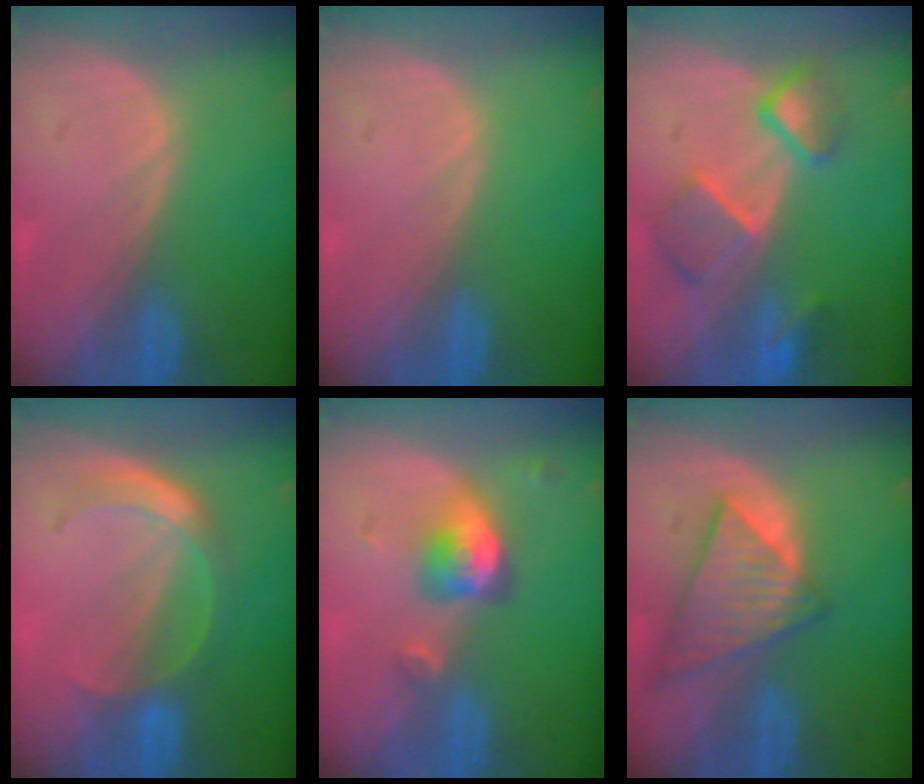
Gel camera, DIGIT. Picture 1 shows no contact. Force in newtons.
{"total": 0.0}
{"total": 7.6, "press": 6.7, "slide": 3.5}
{"total": 5.8, "press": 5.0, "slide": 2.8}
{"total": 5.1, "press": 4.7, "slide": 2.0}
{"total": 9.0, "press": 7.8, "slide": 4.4}